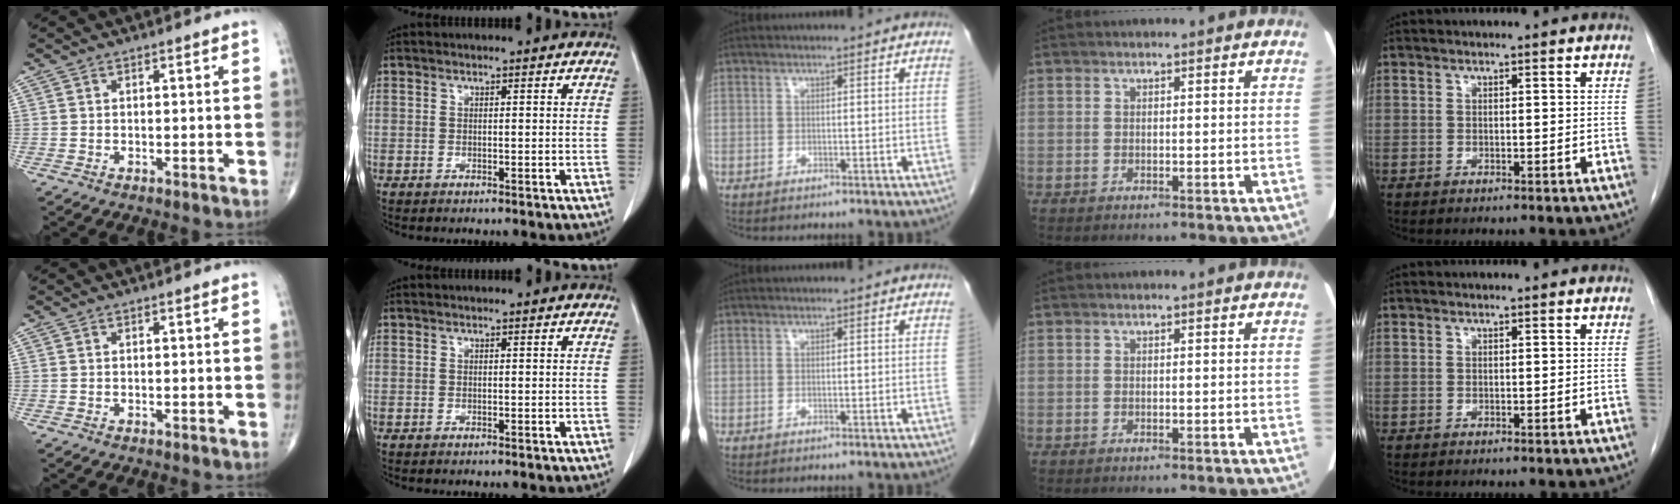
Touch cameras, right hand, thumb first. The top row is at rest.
{}